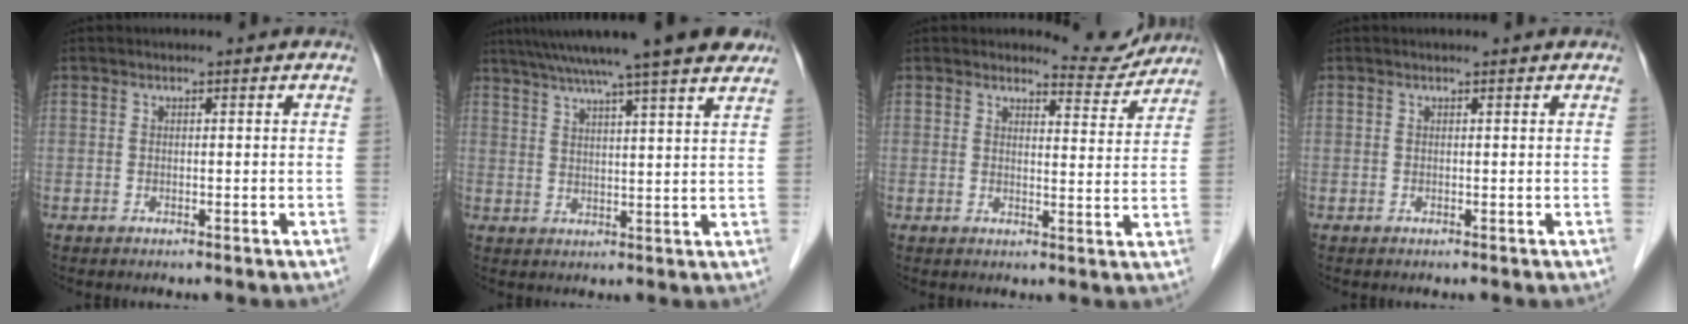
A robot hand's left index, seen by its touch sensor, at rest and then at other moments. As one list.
[{"total": 18.1, "force": [15.0, 0.4, 10.3], "torque": [-0.172, 0.028, 0.203]}, {"total": 4.9, "force": [4.8, 1.0, -0.6], "torque": [0.008, -0.025, 0.050]}, {"total": 1.2, "force": [1.1, 0.0, 0.5], "torque": [-0.008, 0.008, 0.012]}]